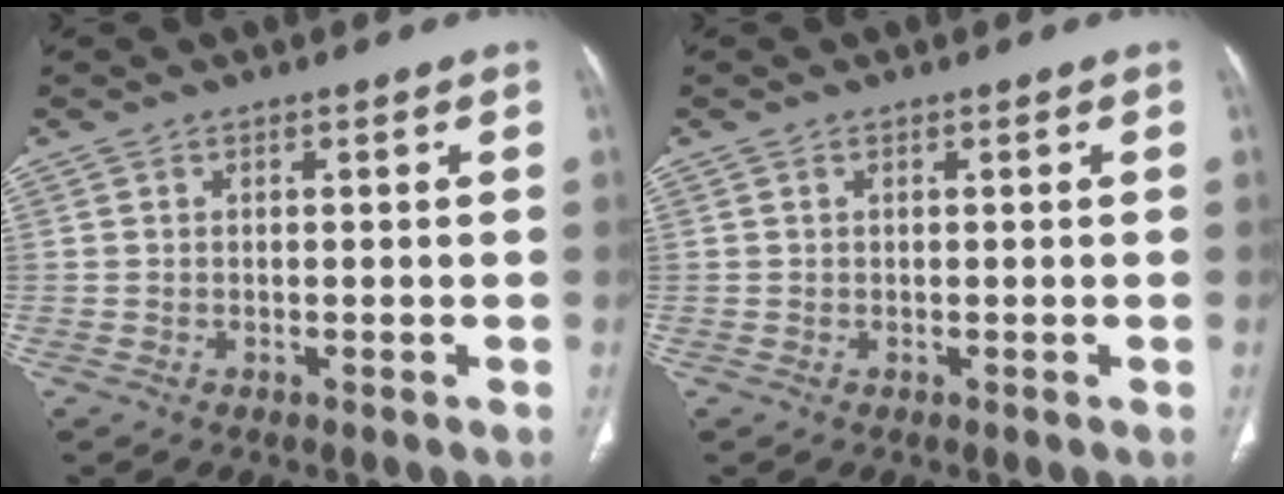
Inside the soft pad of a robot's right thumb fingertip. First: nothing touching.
{"total": 0.0}